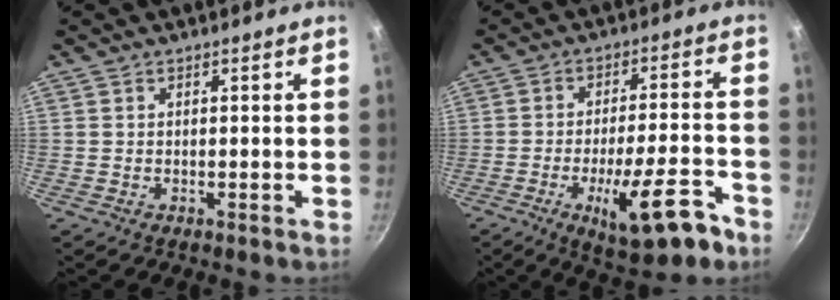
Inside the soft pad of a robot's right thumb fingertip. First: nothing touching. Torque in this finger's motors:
{"motor_torque": [-0.22, 0.25, -0.03, 0.20, -0.02]}